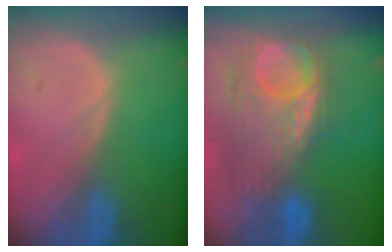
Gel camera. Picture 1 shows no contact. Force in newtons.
{"total": 11.3, "press": 10.5, "slide": 4.3}